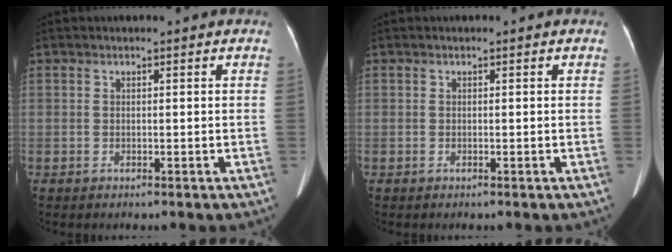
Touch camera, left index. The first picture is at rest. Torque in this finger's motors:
{"motor_torque": [0.02, 0.04, 0.00, 0.00]}